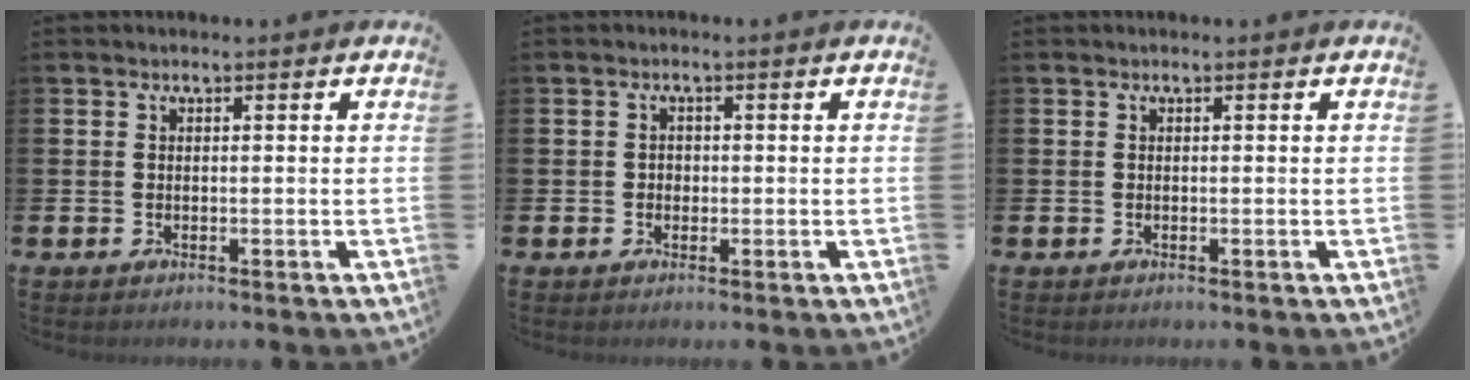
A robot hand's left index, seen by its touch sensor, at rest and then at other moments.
{"total": 1.1, "force": [-0.1, 1.1, 0.3], "torque": [0.002, 0.003, -0.006]}
{"total": 0.0}